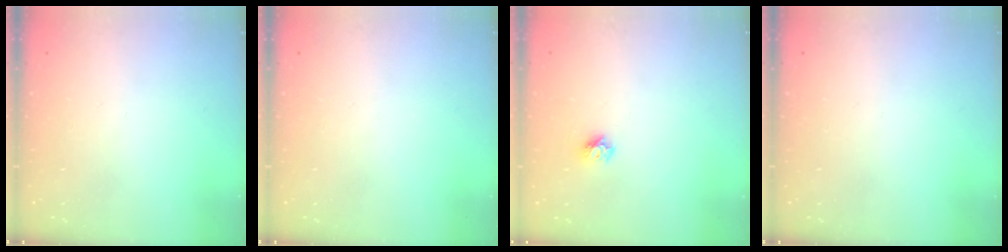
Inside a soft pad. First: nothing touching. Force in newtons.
{"total": 0.0}
{"total": 5.5, "press": 5.5, "slide": 0.3}
{"total": 0.0}